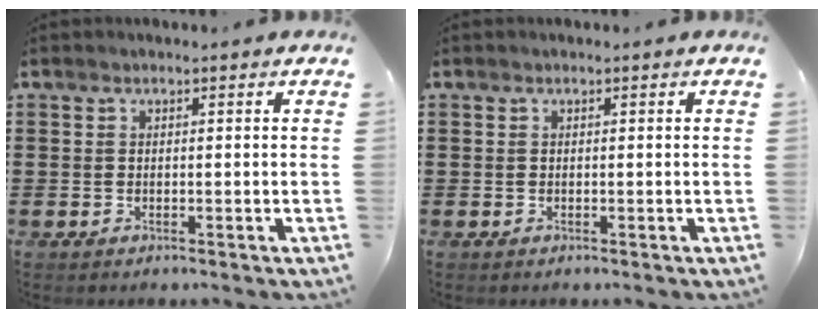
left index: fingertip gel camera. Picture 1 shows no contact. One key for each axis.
{"total": 0.0}